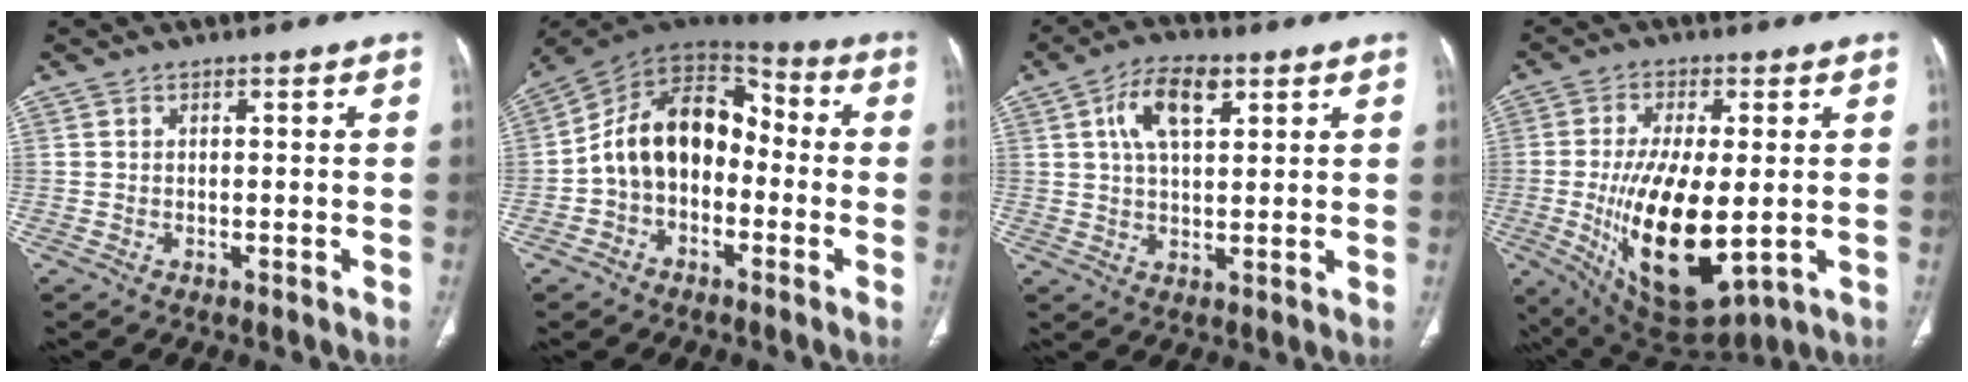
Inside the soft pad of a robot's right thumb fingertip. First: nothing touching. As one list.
[{"total": 14.8, "force": [-2.2, 10.5, 10.2], "torque": [-0.144, 0.059, -0.052]}, {"total": 9.0, "force": [3.7, 4.5, 6.9], "torque": [-0.116, 0.000, 0.063]}, {"total": 18.1, "force": [-2.4, 7.6, 16.3], "torque": [-0.295, -0.025, -0.017]}]